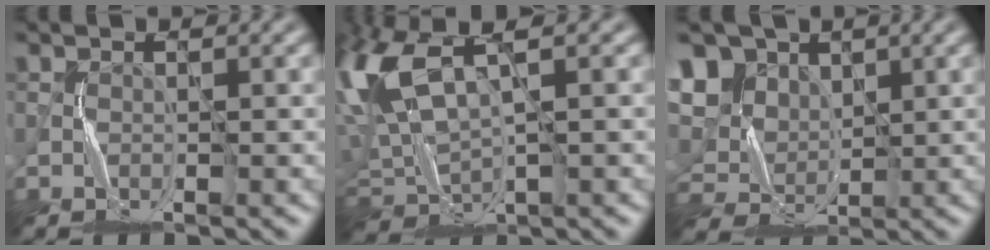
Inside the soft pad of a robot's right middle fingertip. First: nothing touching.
{"total": 9.3, "force": [4.0, 4.3, 7.2], "torque": [-0.195, 0.014, 0.080]}
{"total": 8.6, "force": [5.1, 6.1, 3.3], "torque": [-0.107, 0.013, 0.100]}